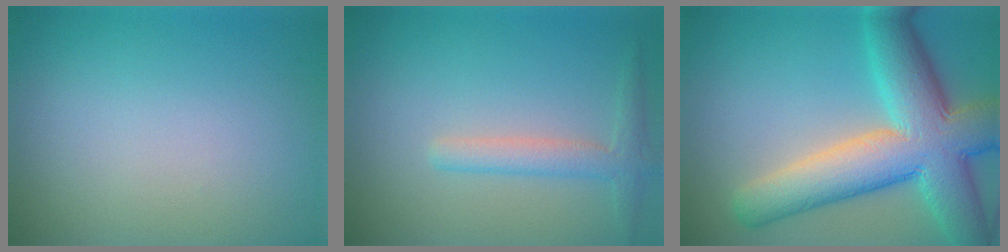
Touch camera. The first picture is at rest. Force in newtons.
{"total": 2.4, "press": 2.4, "slide": 0.1}
{"total": 11.1, "press": 11.0, "slide": 0.4}